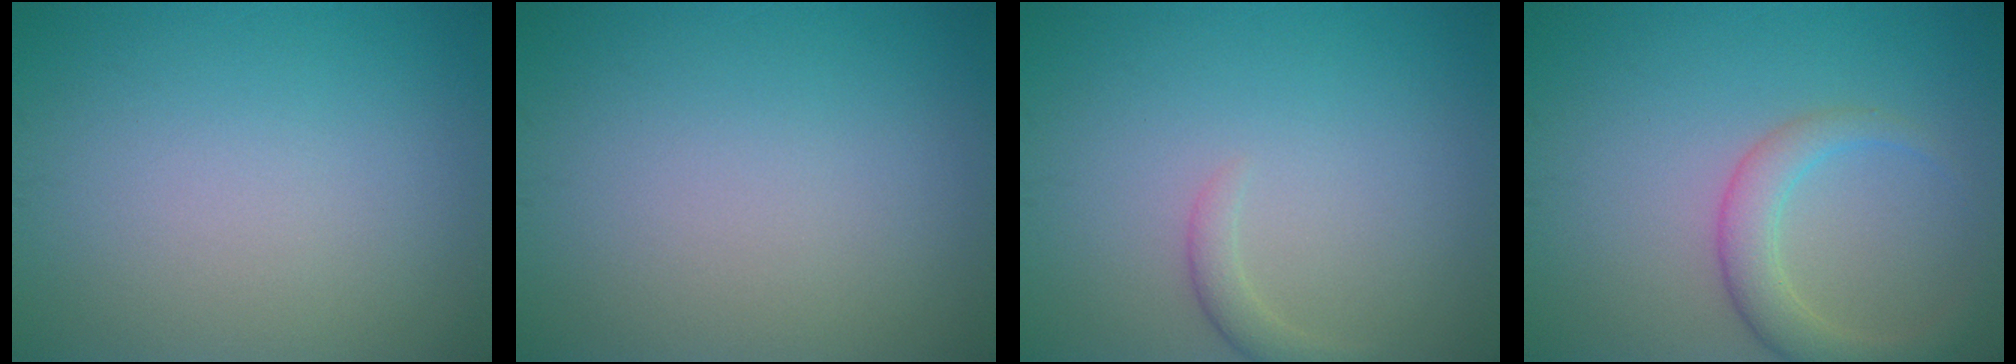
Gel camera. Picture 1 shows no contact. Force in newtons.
{"total": 0.0}
{"total": 1.4, "press": 1.4, "slide": 0.1}
{"total": 3.3, "press": 3.3, "slide": 0.1}